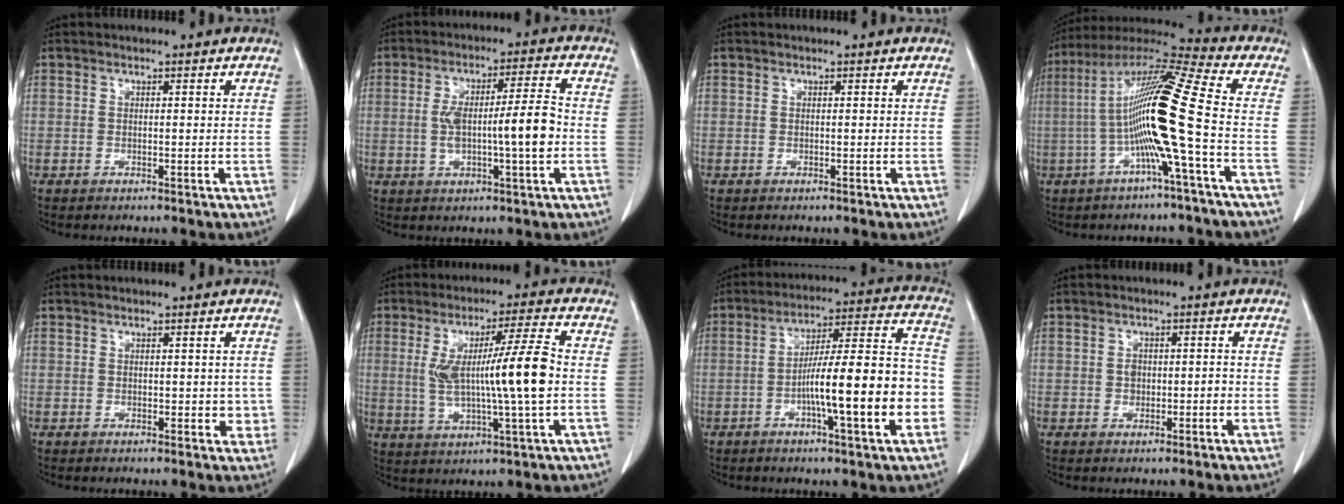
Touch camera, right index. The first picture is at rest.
{"total": 10.0, "force": [-1.1, 0.7, 9.9], "torque": [-0.171, 0.014, -0.020]}
{"total": 0.0}
{"total": 15.7, "force": [-2.6, -1.4, 15.5], "torque": [-0.288, 0.015, -0.064]}
{"total": 2.8, "force": [0.0, 1.8, 2.1], "torque": [-0.012, 0.002, 0.002]}
{"total": 12.7, "force": [0.2, 0.1, 12.7], "torque": [-0.235, 0.007, 0.005]}
{"total": 17.0, "force": [-4.4, 1.3, 16.4], "torque": [-0.252, 0.018, -0.067]}
{"total": 2.3, "force": [-0.3, 1.6, 1.6], "torque": [-0.023, 0.006, -0.002]}